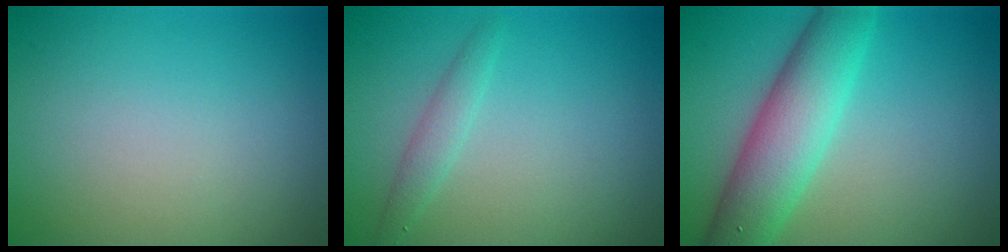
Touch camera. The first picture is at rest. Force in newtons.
{"total": 1.5, "press": 1.5, "slide": 0.1}
{"total": 6.8, "press": 6.8, "slide": 0.2}